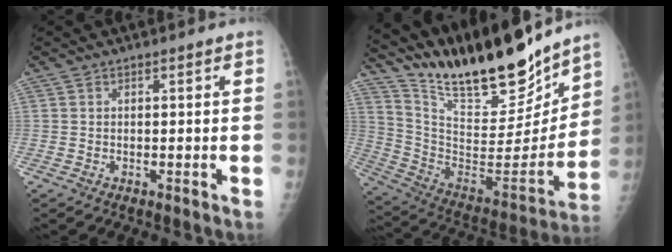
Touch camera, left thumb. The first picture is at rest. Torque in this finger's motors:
{"motor_torque": [1.51, -1.26, 1.34, -1.44, 0.09]}